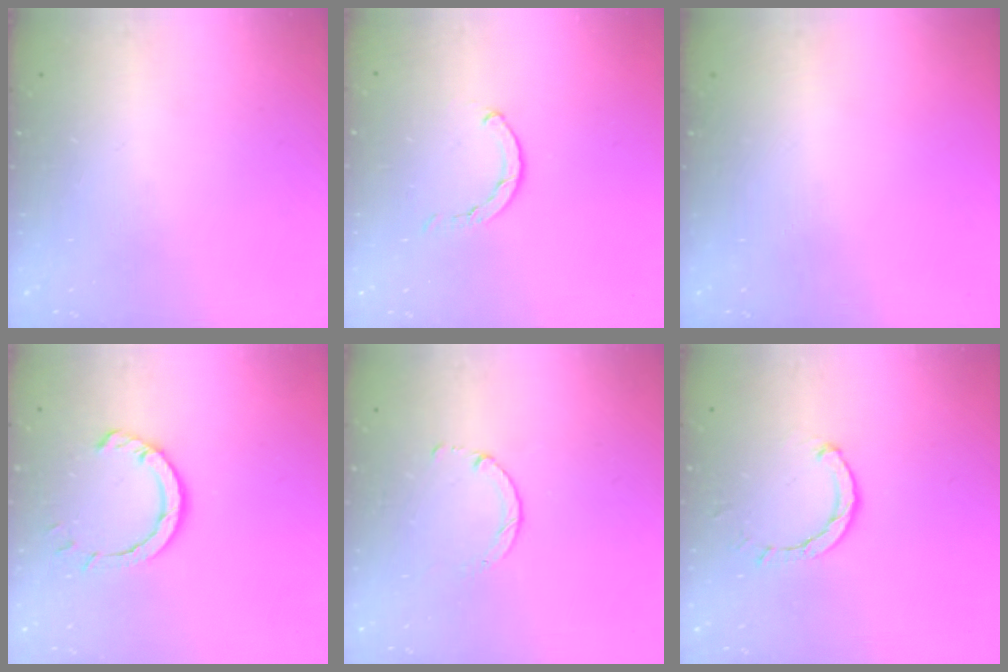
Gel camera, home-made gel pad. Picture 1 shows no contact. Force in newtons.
{"total": 0.5, "press": 0.5, "slide": 0.2}
{"total": 0.0}
{"total": 5.5, "press": 5.5, "slide": 0.2}
{"total": 1.4, "press": 1.4, "slide": 0.2}
{"total": 2.6, "press": 2.6, "slide": 0.1}